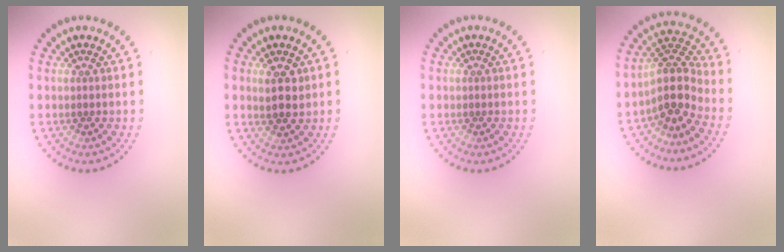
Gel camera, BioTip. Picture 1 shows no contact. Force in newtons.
{"total": 2.2, "press": 2.0, "slide": 0.8}
{"total": 0.0}
{"total": 3.9, "press": 2.9, "slide": 2.6}